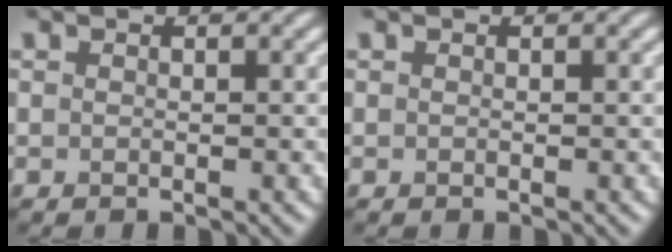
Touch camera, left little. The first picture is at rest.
{"total": 0.0}